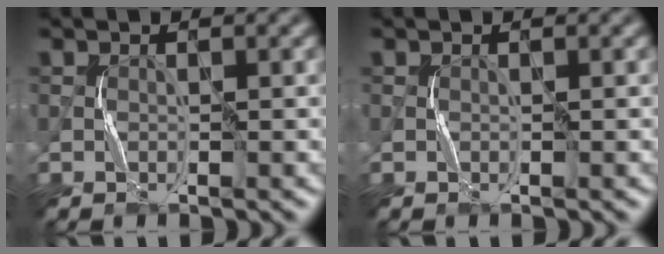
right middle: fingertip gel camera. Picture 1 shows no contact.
{"total": 0.0}